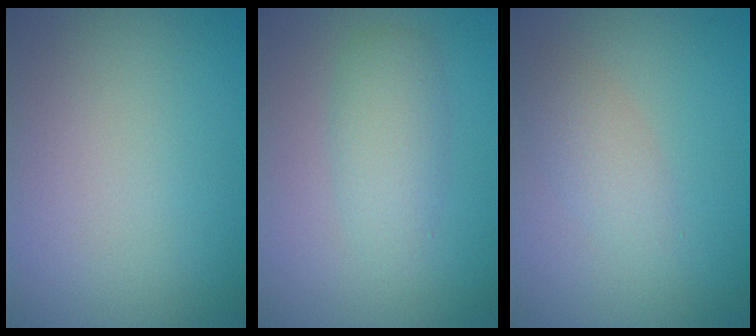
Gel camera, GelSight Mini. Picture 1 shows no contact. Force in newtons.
{"total": 2.9, "press": 2.9, "slide": 0.1}
{"total": 2.1, "press": 2.1, "slide": 0.1}